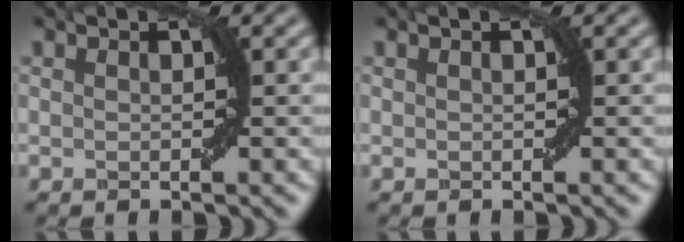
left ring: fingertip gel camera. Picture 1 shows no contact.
{"total": 0.0}